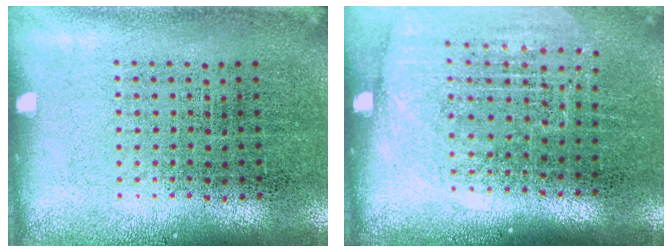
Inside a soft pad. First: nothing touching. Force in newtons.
{"total": 1.8, "press": 1.6, "slide": 0.9}